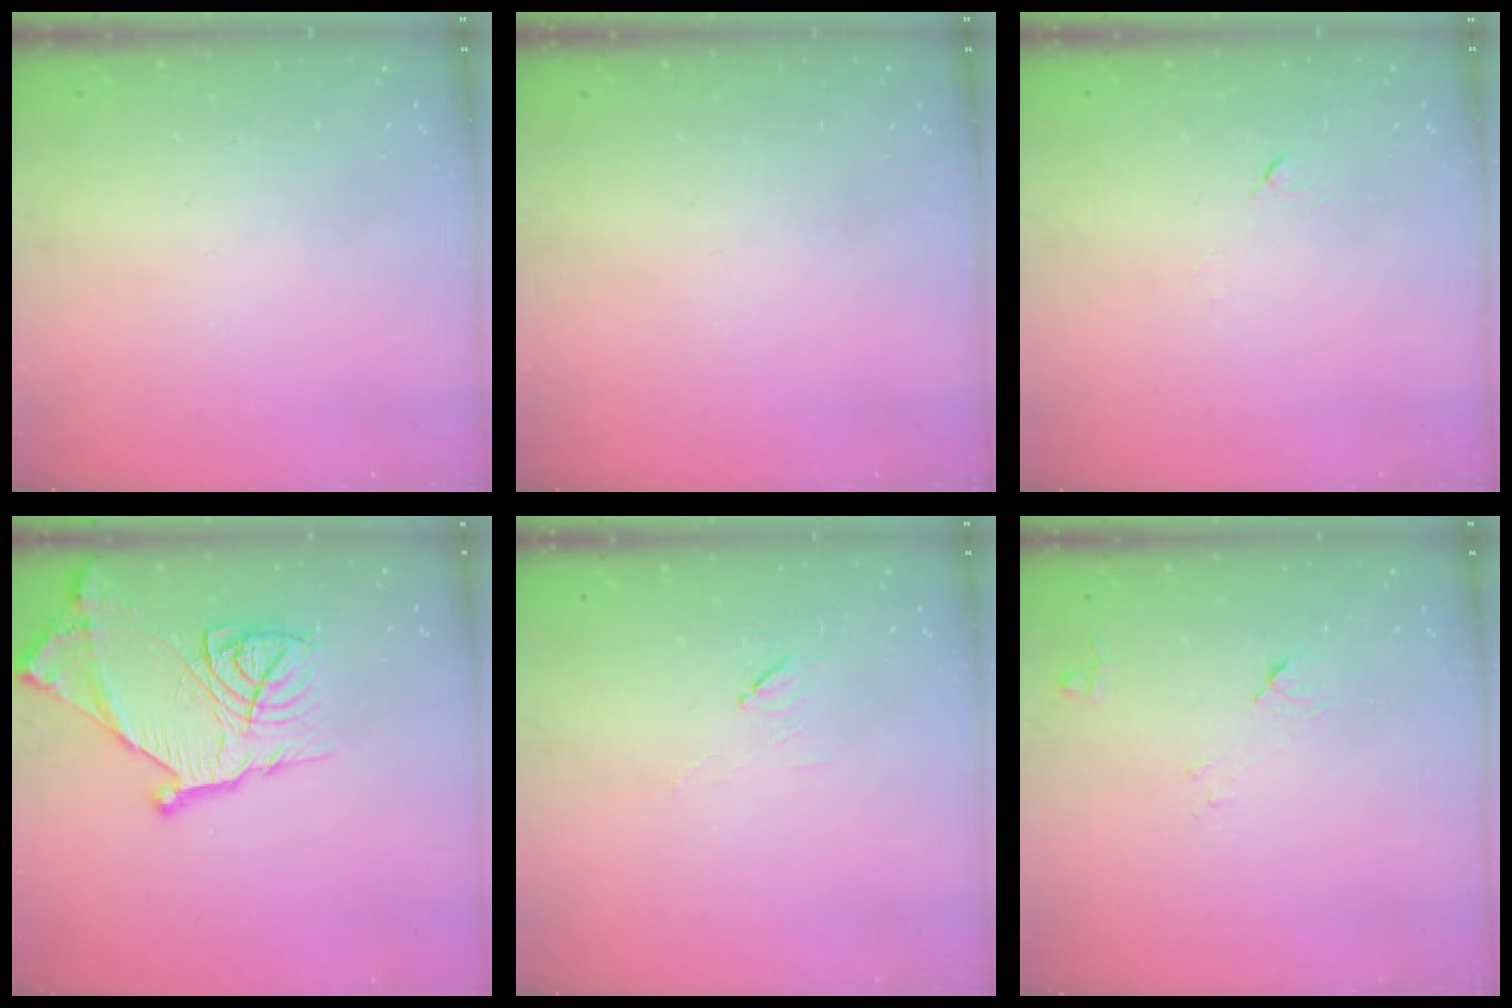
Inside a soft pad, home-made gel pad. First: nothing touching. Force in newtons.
{"total": 0.0}
{"total": 4.2, "press": 4.1, "slide": 0.7}
{"total": 18.7, "press": 18.6, "slide": 1.4}
{"total": 5.4, "press": 5.3, "slide": 1.0}
{"total": 8.0, "press": 7.9, "slide": 0.8}